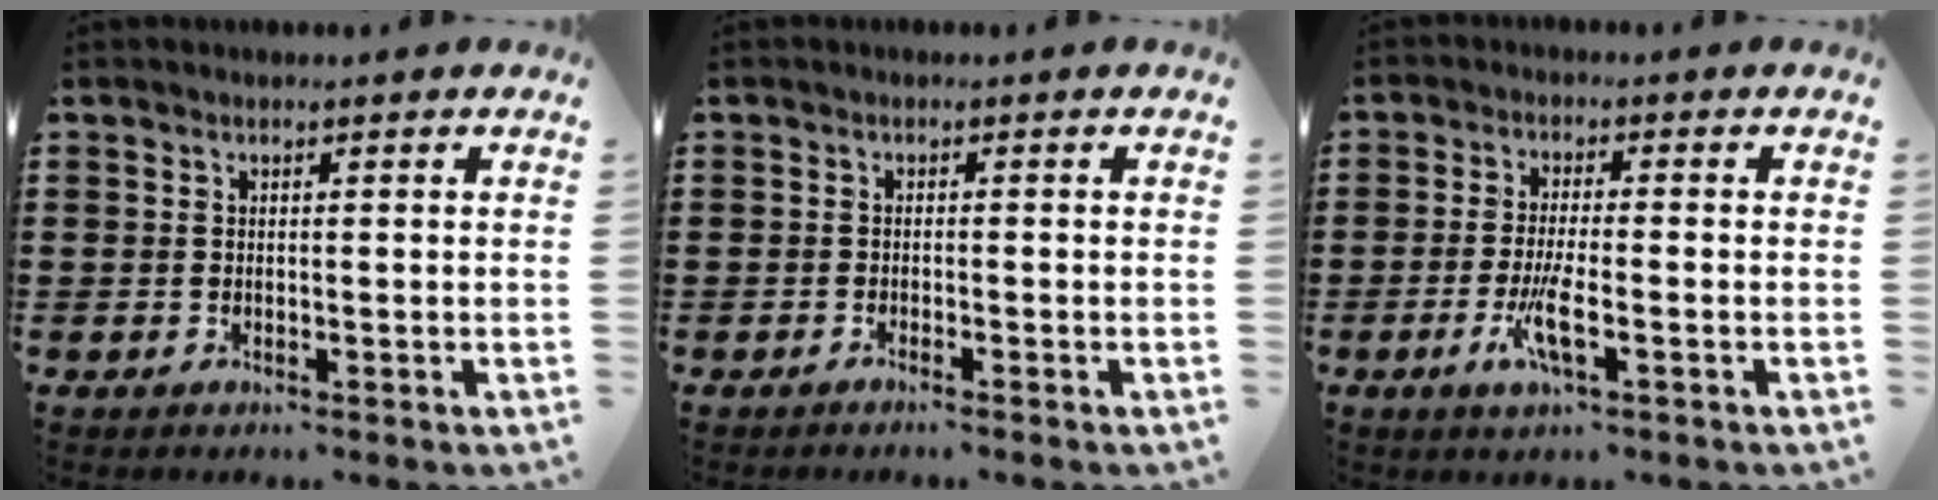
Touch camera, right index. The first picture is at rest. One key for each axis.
{"total": 0.8, "fx": -0.7, "fy": -0.1, "fz": 0.3, "tx": -0.005, "ty": -0.001, "tz": -0.015}
{"total": 5.3, "fx": -2.2, "fy": 0.8, "fz": 4.8, "tx": -0.105, "ty": -0.017, "tz": -0.043}